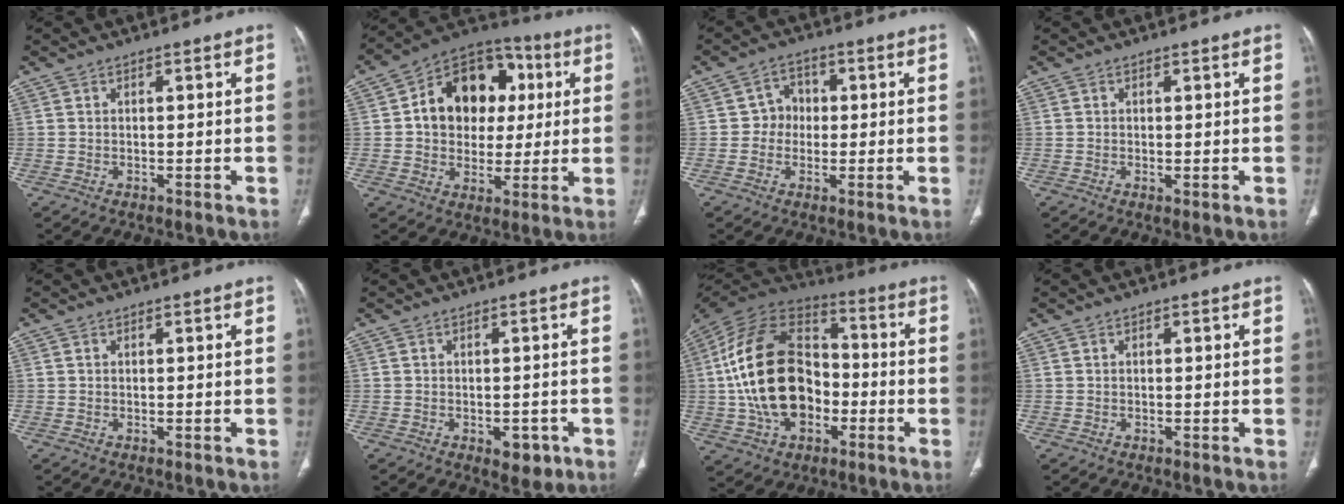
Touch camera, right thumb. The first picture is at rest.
{"total": 17.5, "force": [3.0, 13.3, 10.9], "torque": [-0.117, 0.018, 0.041]}
{"total": 4.8, "force": [0.0, 4.5, 1.9], "torque": [0.005, 0.011, -0.010]}
{"total": 0.7, "force": [-0.2, 0.2, 0.7], "torque": [-0.017, -0.005, -0.004]}
{"total": 0.0}
{"total": 4.1, "force": [-1.8, 2.5, 2.8], "torque": [-0.016, 0.004, -0.018]}
{"total": 24.0, "force": [-2.9, 16.2, 17.4], "torque": [-0.313, 0.032, -0.049]}
{"total": 0.0}